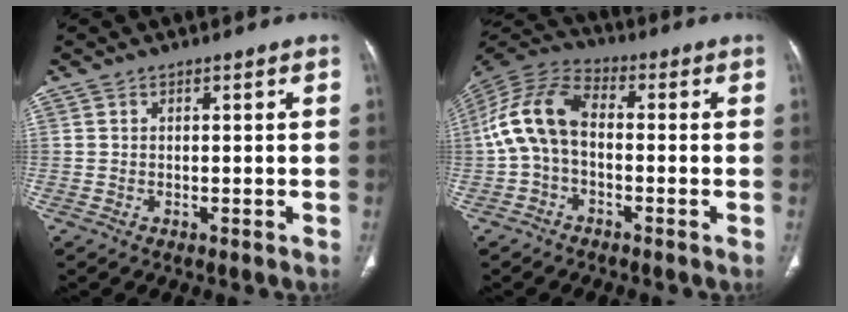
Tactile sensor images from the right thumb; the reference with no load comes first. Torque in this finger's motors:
{"motor_torque": [1.23, 2.03, 1.03, -0.97, 0.16]}